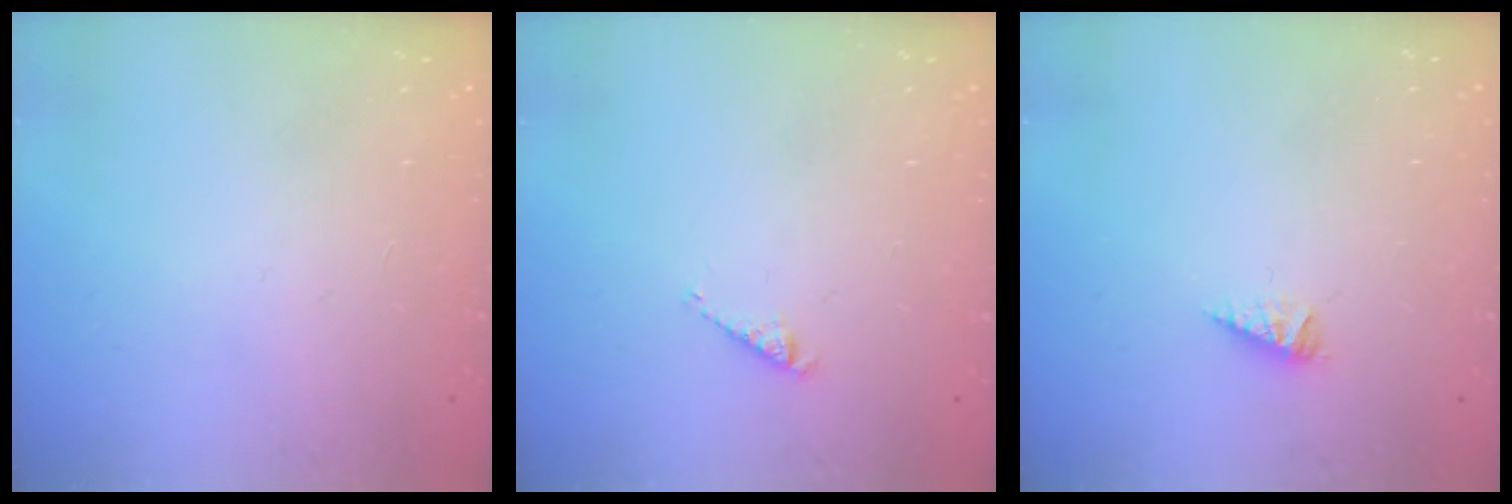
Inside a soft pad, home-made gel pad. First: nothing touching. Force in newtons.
{"total": 2.4, "press": 2.4, "slide": 0.5}
{"total": 2.1, "press": 2.1, "slide": 0.2}